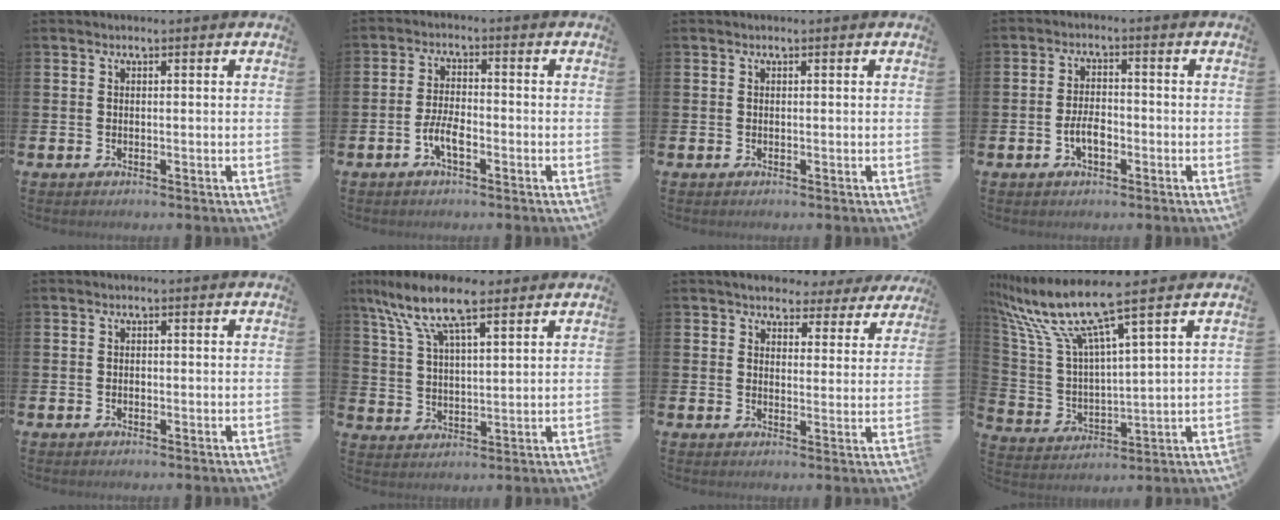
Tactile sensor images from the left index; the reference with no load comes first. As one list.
[{"total": 3.7, "force": [-1.6, 1.3, 3.0], "torque": [-0.064, 0.007, -0.031]}, {"total": 0.0}, {"total": 3.4, "force": [-1.2, 1.8, 2.7], "torque": [-0.047, 0.006, -0.023]}, {"total": 0.5, "force": [-0.3, 0.4, 0.2], "torque": [-0.010, 0.005, -0.007]}, {"total": 10.1, "force": [7.7, 2.9, 5.9], "torque": [-0.131, -0.018, 0.138]}, {"total": 4.5, "force": [4.1, 1.8, 0.4], "torque": [-0.015, -0.024, 0.070]}, {"total": 10.5, "force": [8.2, 0.7, 6.5], "torque": [-0.161, -0.046, 0.134]}]